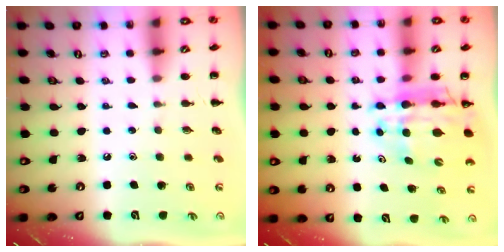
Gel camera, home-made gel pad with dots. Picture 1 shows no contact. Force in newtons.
{"total": 12.6, "press": 12.1, "slide": 3.5}